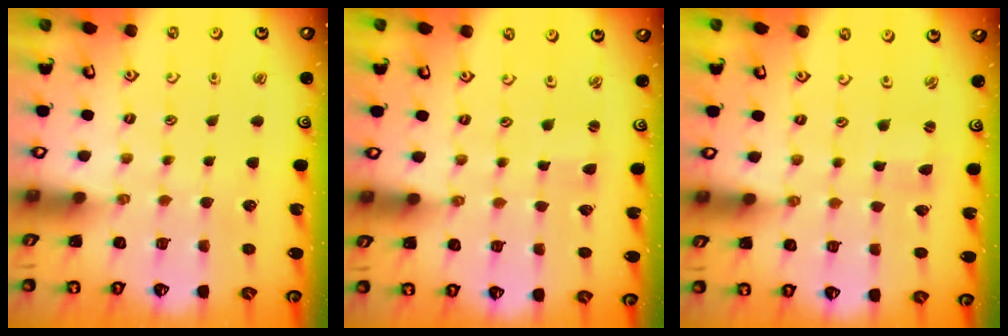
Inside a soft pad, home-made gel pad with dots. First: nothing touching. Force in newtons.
{"total": 2.2, "press": 2.2, "slide": 0.2}
{"total": 1.0, "press": 1.0, "slide": 0.2}